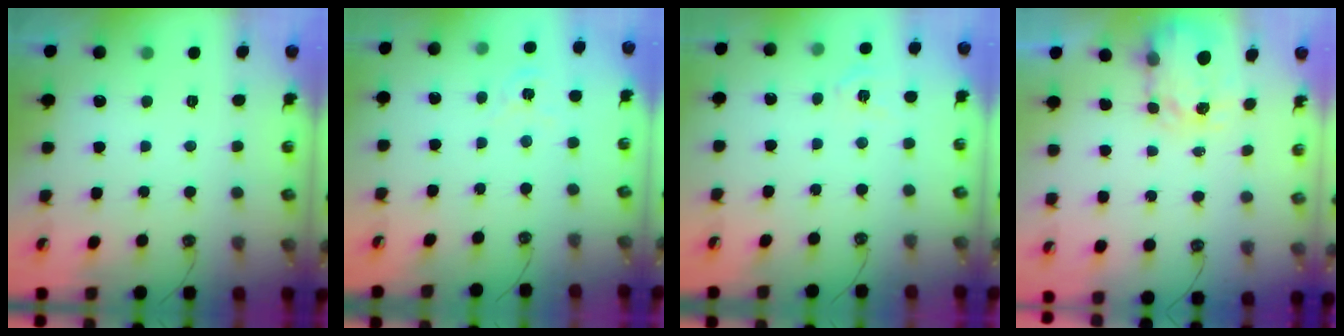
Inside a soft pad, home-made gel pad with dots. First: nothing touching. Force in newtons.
{"total": 1.9, "press": 1.8, "slide": 0.3}
{"total": 3.5, "press": 3.5, "slide": 0.1}
{"total": 3.7, "press": 3.7, "slide": 0.4}